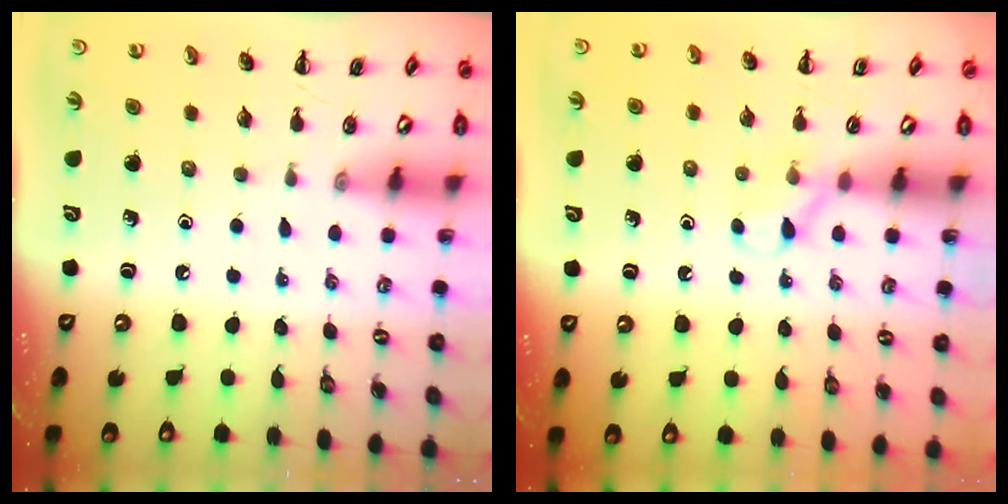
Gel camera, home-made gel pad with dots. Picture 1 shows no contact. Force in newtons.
{"total": 6.2, "press": 5.9, "slide": 1.9}